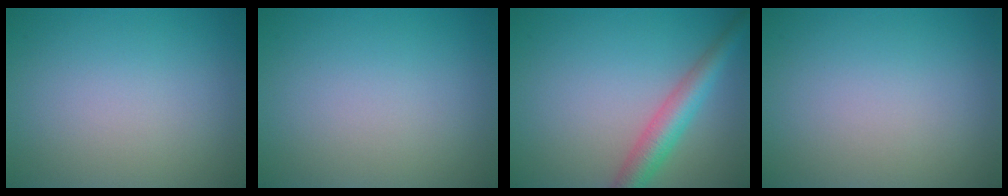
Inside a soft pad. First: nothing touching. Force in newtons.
{"total": 0.0}
{"total": 4.0, "press": 4.0, "slide": 0.0}
{"total": 0.0}